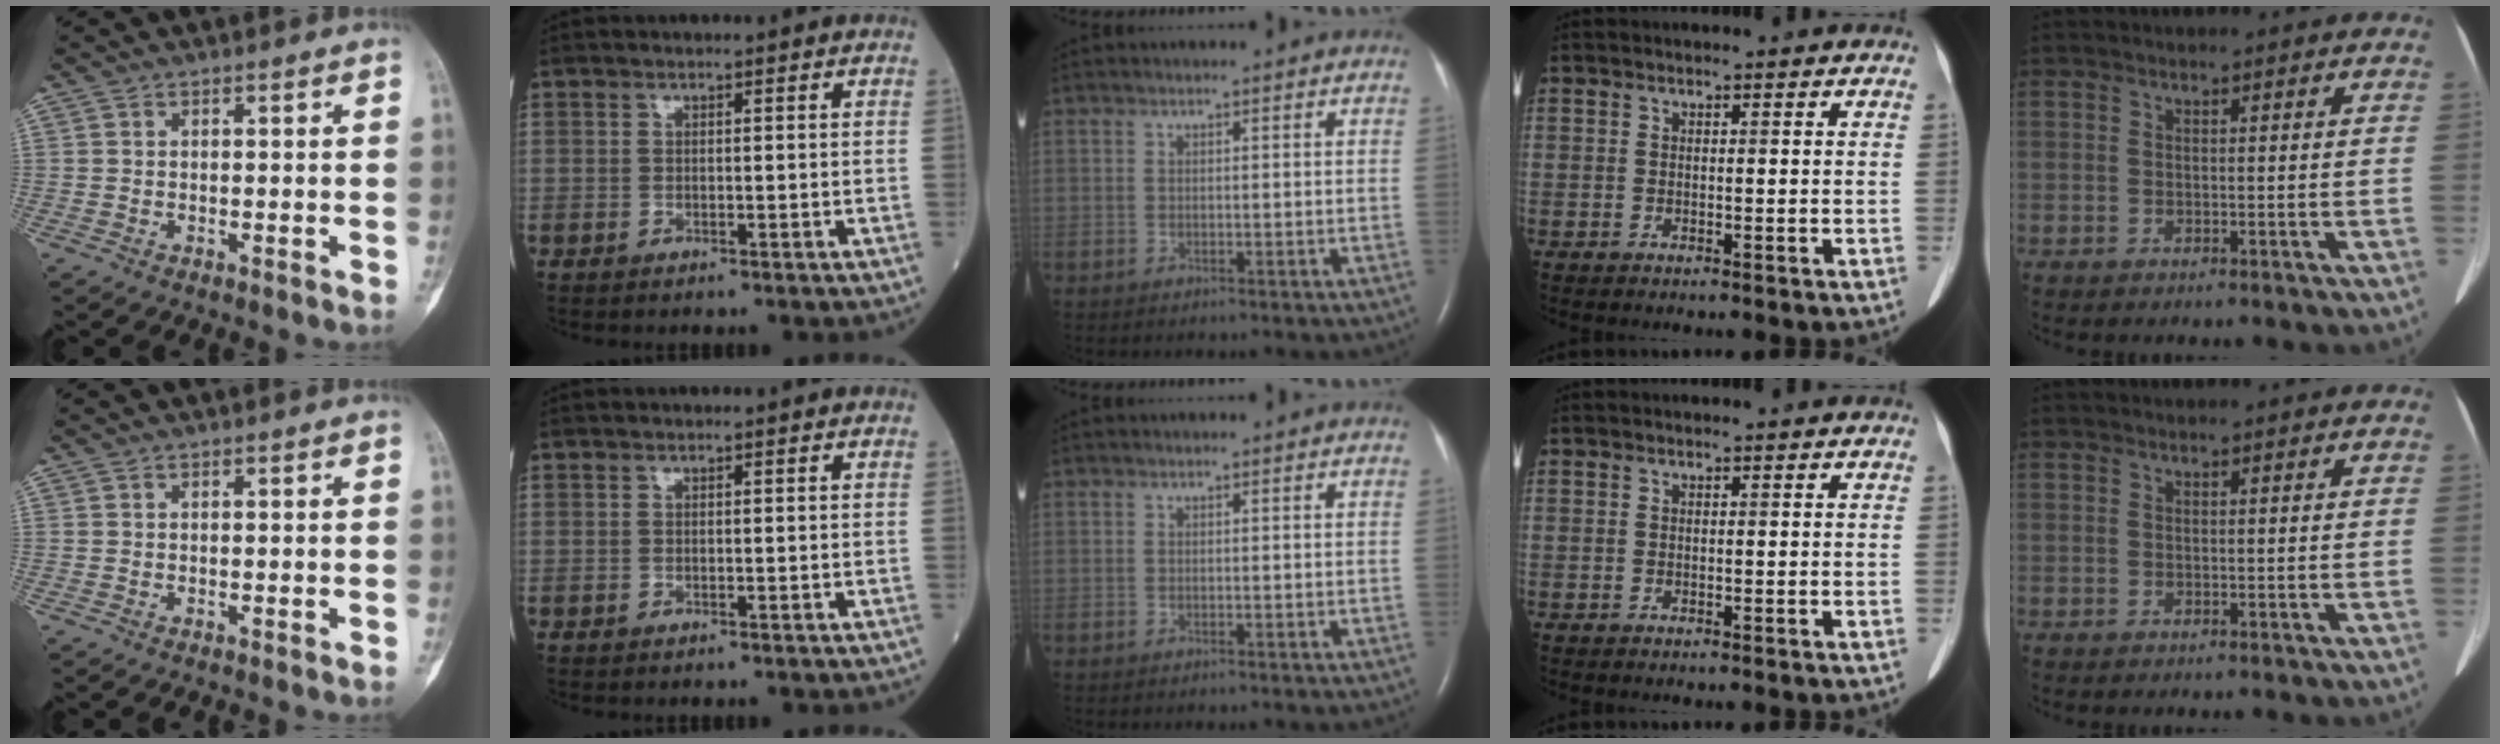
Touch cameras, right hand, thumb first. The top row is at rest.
{}